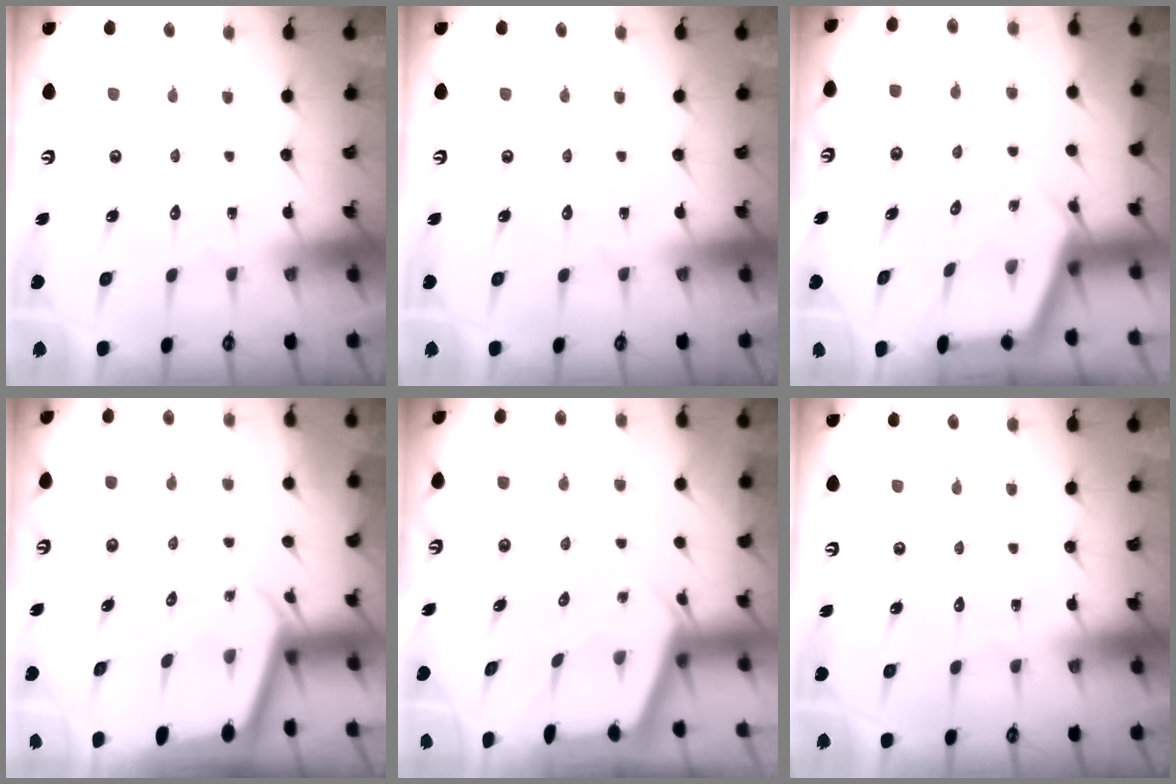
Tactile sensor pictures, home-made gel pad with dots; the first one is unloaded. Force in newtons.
{"total": 0.0}
{"total": 2.5, "press": 2.5, "slide": 0.3}
{"total": 2.0, "press": 2.0, "slide": 0.2}
{"total": 2.0, "press": 2.0, "slide": 0.3}
{"total": 0.0}